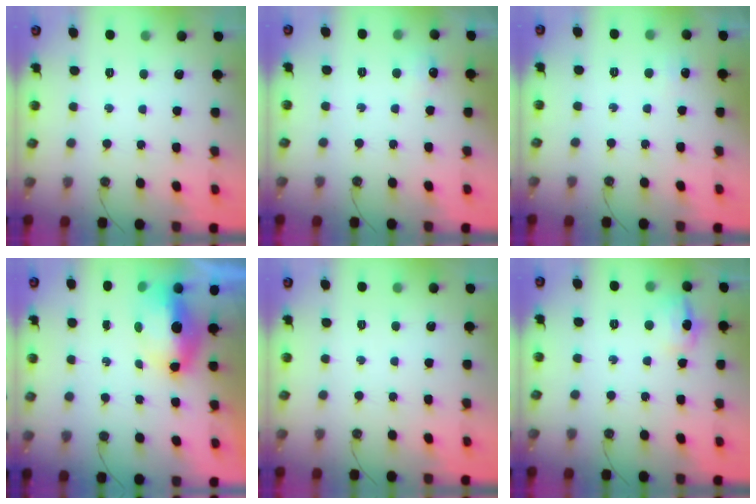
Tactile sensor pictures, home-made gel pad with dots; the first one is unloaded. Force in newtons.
{"total": 5.0, "press": 4.9, "slide": 0.7}
{"total": 3.4, "press": 3.4, "slide": 0.3}
{"total": 7.8, "press": 7.7, "slide": 1.4}
{"total": 0.0}
{"total": 9.6, "press": 9.6, "slide": 0.8}